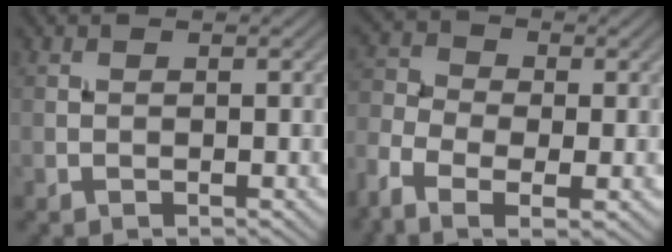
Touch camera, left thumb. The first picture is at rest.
{"total": 7.9, "force": [-3.8, 4.3, 5.4], "torque": [-0.136, -0.014, -0.079]}